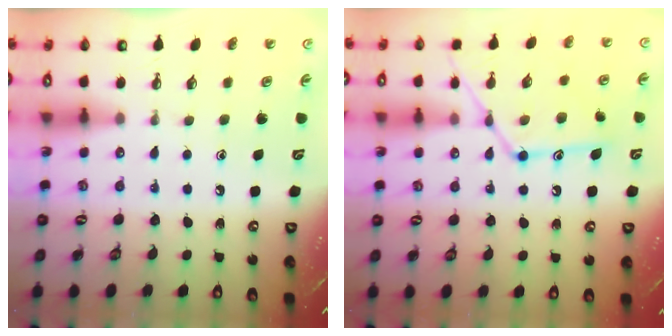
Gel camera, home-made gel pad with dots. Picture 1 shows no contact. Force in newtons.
{"total": 14.9, "press": 14.8, "slide": 1.2}